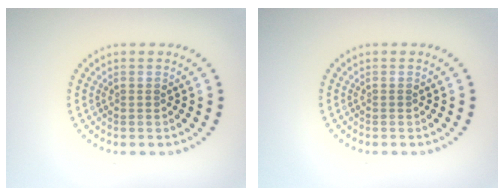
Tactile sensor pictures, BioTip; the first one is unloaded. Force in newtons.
{"total": 0.0}